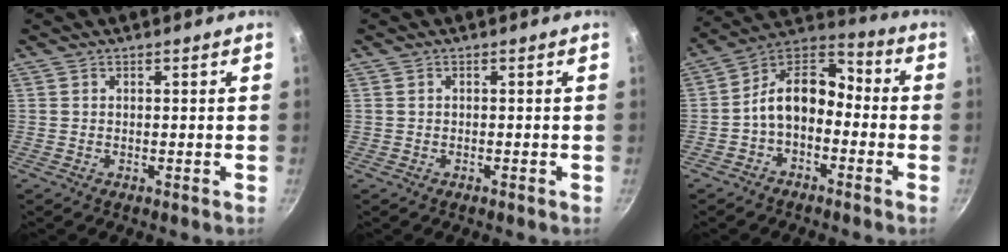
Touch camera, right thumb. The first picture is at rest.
{"total": 0.0}
{"total": 12.0, "force": [-2.7, 7.9, 8.5], "torque": [-0.125, 0.063, -0.072]}